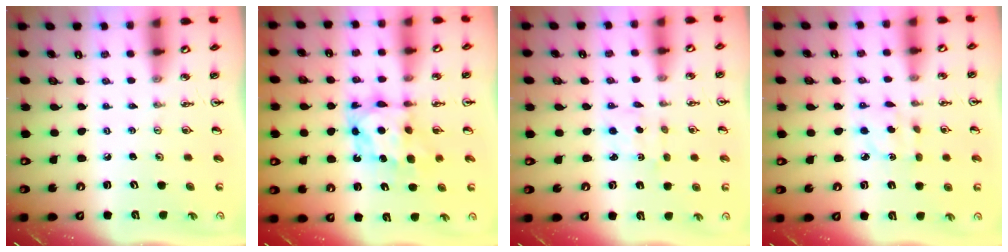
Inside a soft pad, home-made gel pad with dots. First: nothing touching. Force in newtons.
{"total": 6.9, "press": 6.9, "slide": 0.5}
{"total": 2.3, "press": 2.1, "slide": 0.7}
{"total": 2.6, "press": 2.6, "slide": 0.1}